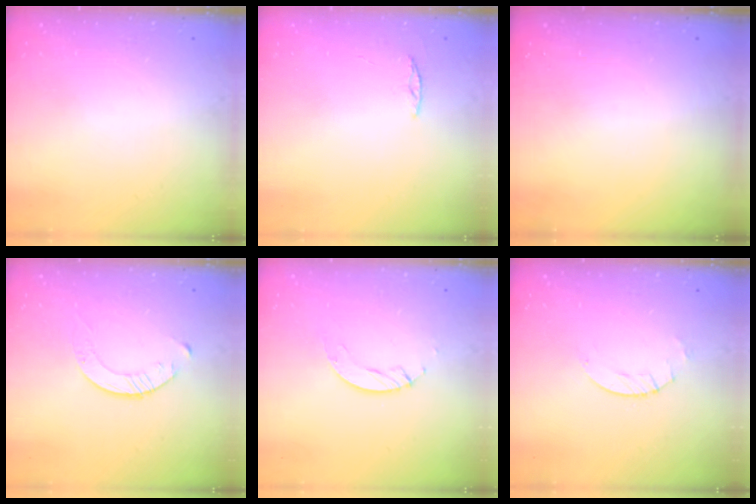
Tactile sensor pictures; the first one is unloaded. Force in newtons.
{"total": 2.0, "press": 2.0, "slide": 0.2}
{"total": 0.0}
{"total": 3.1, "press": 3.1, "slide": 0.4}
{"total": 4.0, "press": 4.0, "slide": 0.3}
{"total": 2.6, "press": 2.5, "slide": 0.4}